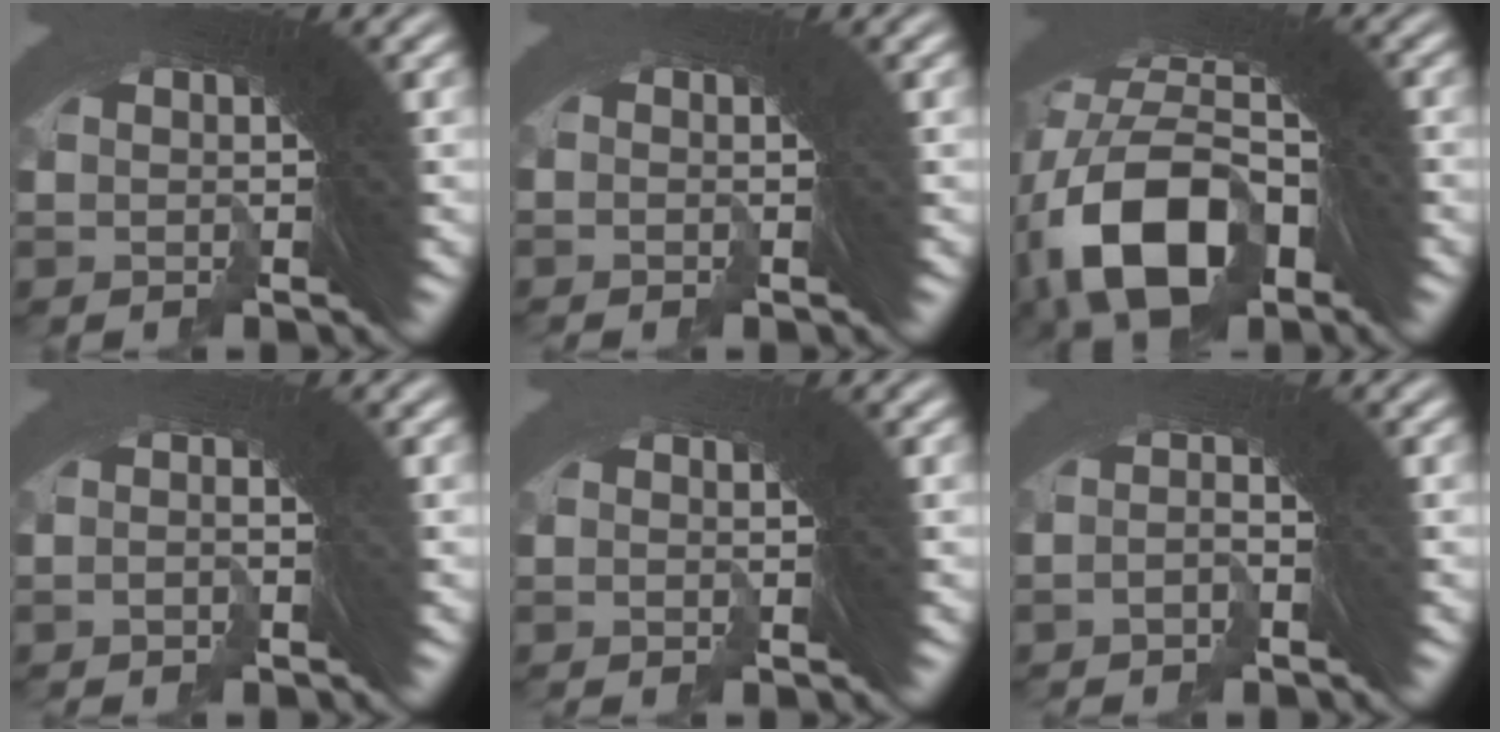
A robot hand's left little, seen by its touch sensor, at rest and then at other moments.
{"total": 1.8, "force": [-0.8, -1.0, -1.2], "torque": [0.023, -0.001, -0.013]}
{"total": 10.7, "force": [-3.5, 7.4, 6.9], "torque": [-0.126, -0.029, -0.058]}
{"total": 2.0, "force": [-1.7, -0.5, -0.9], "torque": [0.029, 0.004, -0.031]}
{"total": 2.7, "force": [-1.6, -1.4, -1.7], "torque": [0.025, -0.013, -0.022]}
{"total": 2.2, "force": [-2.1, -0.2, -0.5], "torque": [0.034, 0.010, -0.043]}